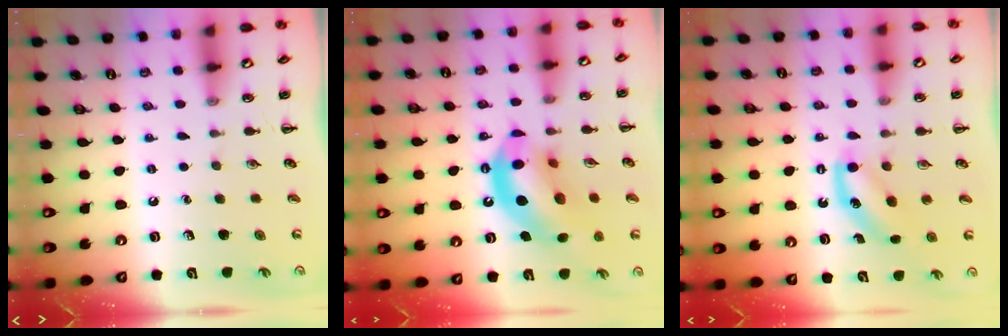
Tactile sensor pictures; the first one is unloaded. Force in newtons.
{"total": 16.1, "press": 15.5, "slide": 4.2}
{"total": 5.4, "press": 5.3, "slide": 1.2}